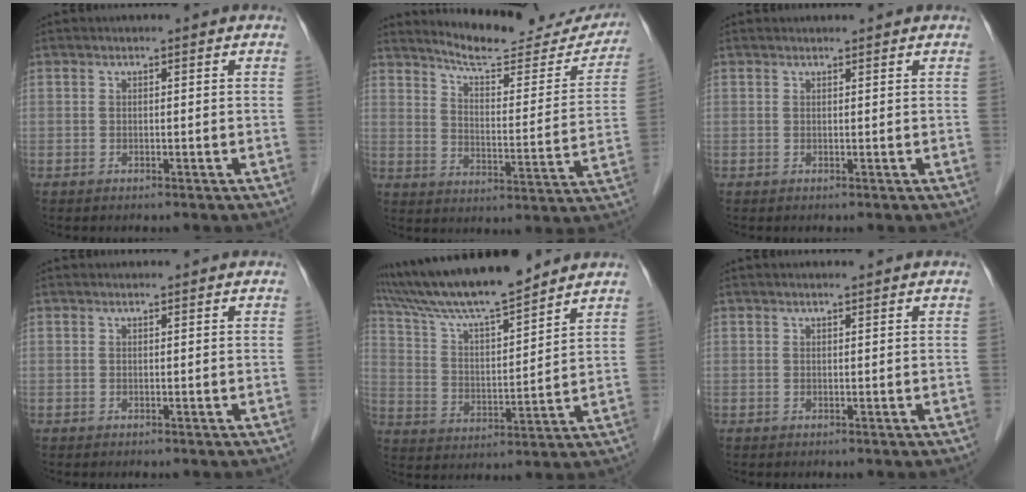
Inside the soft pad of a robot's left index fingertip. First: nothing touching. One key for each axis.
{"total": 18.4, "fx": 17.3, "fy": 3.5, "fz": 5.1, "tx": -0.061, "ty": -0.047, "tz": 0.221}
{"total": 1.3, "fx": 1.3, "fy": 0.1, "fz": 0.3, "tx": -0.005, "ty": 0.011, "tz": 0.020}
{"total": 0.7, "fx": 0.6, "fy": 0.0, "fz": 0.2, "tx": -0.005, "ty": 0.007, "tz": 0.011}
{"total": 15.0, "fx": 13.4, "fy": 0.7, "fz": 6.8, "tx": -0.129, "ty": 0.011, "tz": 0.236}
{"total": 1.2, "fx": 1.0, "fy": 0.0, "fz": 0.7, "tx": -0.010, "ty": 0.007, "tz": 0.017}